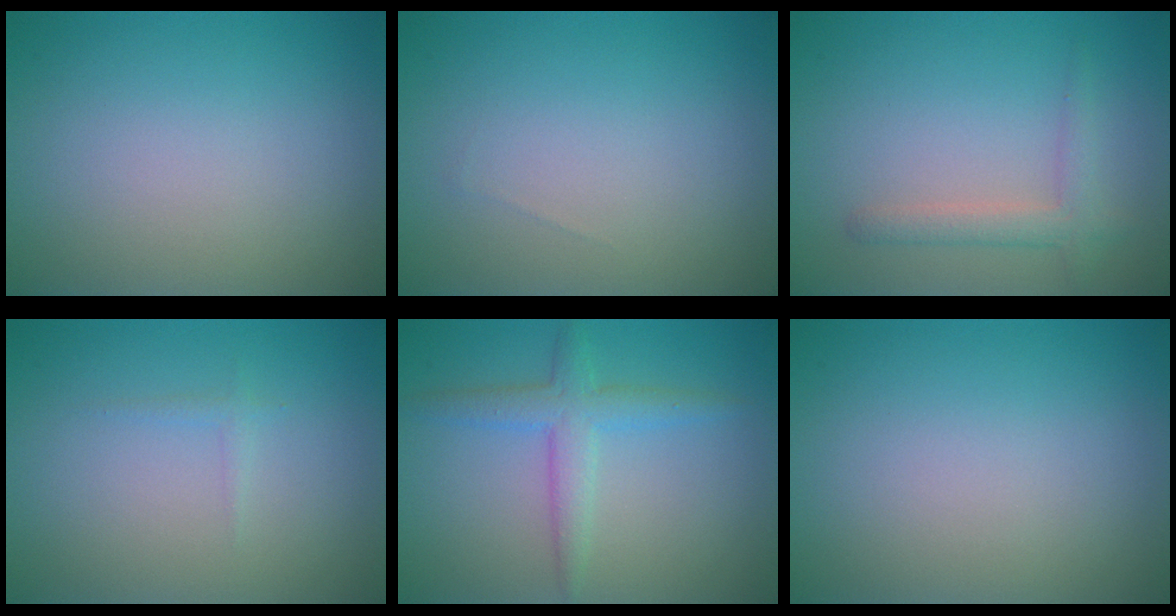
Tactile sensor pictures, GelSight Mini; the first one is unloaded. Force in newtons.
{"total": 0.0}
{"total": 2.2, "press": 2.2, "slide": 0.1}
{"total": 0.6, "press": 0.6, "slide": 0.0}
{"total": 3.0, "press": 3.0, "slide": 0.1}
{"total": 0.0}